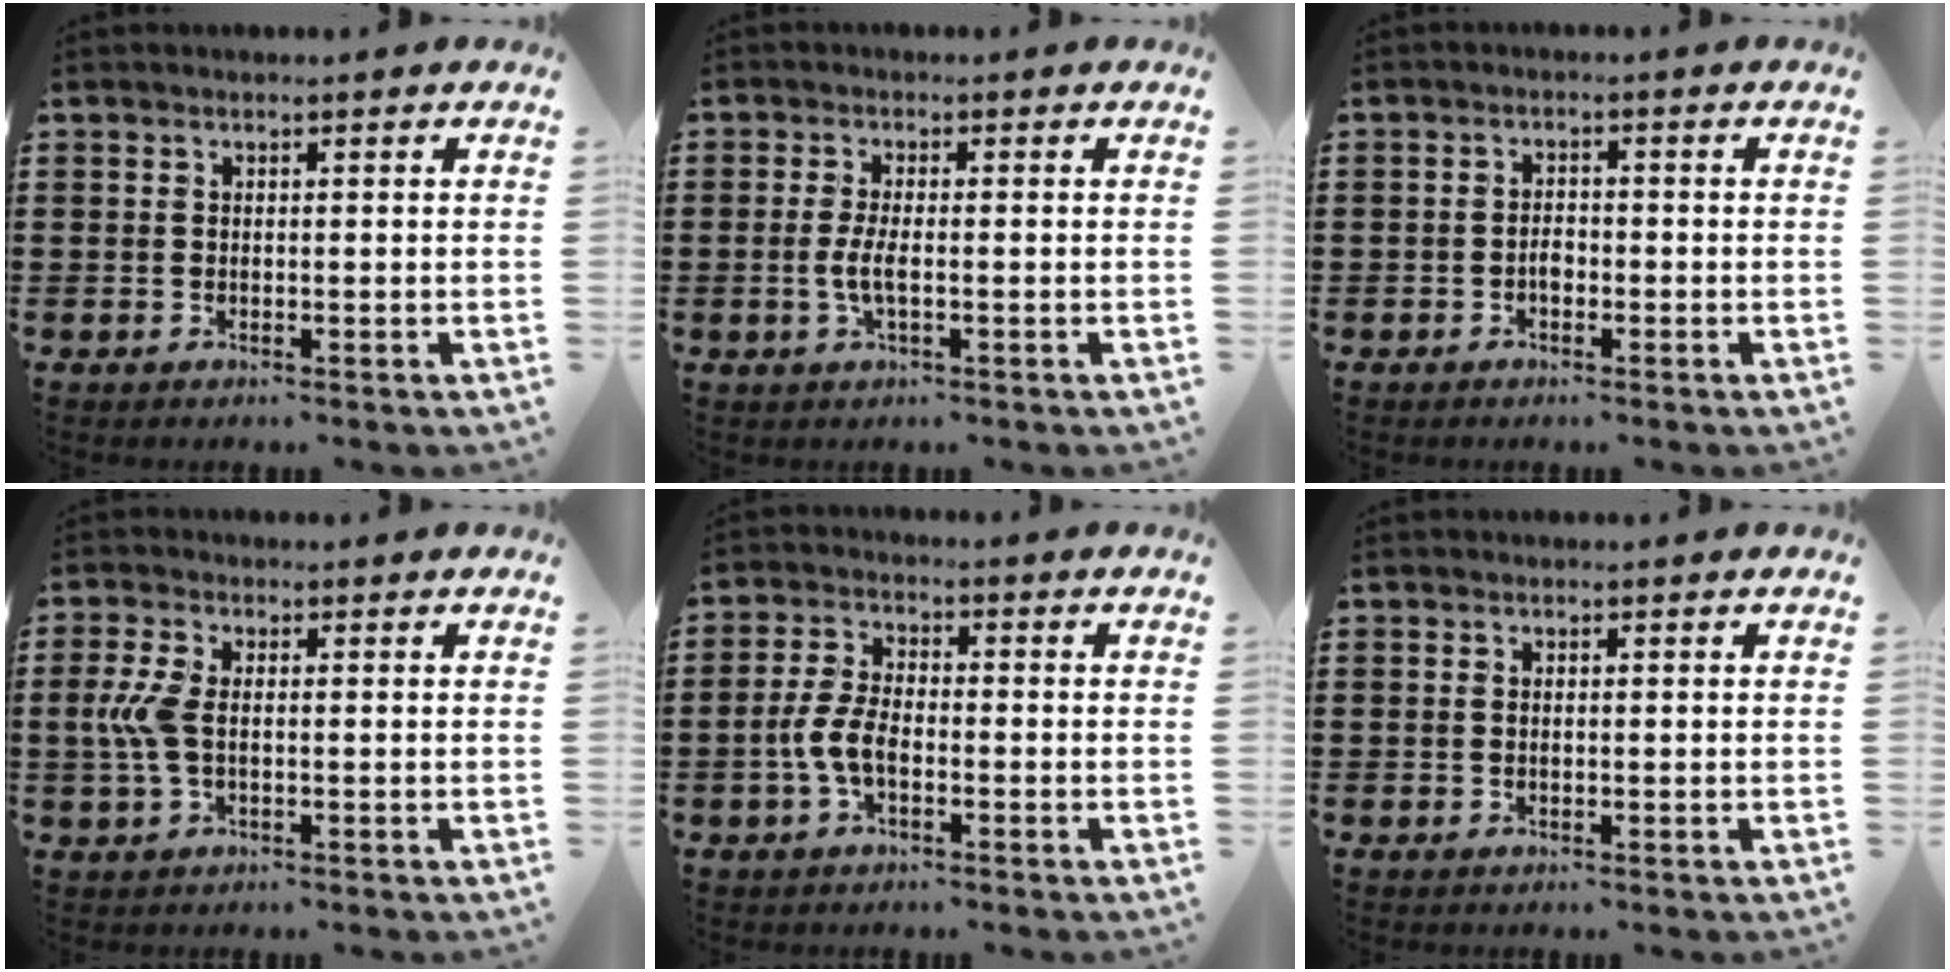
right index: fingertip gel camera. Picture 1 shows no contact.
{"total": 3.5, "force": [-0.7, 0.9, 3.4], "torque": [-0.080, -0.006, -0.020]}
{"total": 1.9, "force": [-0.8, 1.1, 1.4], "torque": [-0.027, 0.002, -0.016]}
{"total": 5.2, "force": [-0.3, 2.4, 4.6], "torque": [-0.122, -0.006, -0.015]}
{"total": 5.3, "force": [-1.7, 2.6, 4.3], "torque": [-0.109, -0.004, -0.040]}
{"total": 0.8, "force": [0.0, 0.4, 0.7], "torque": [-0.014, 0.002, 0.000]}